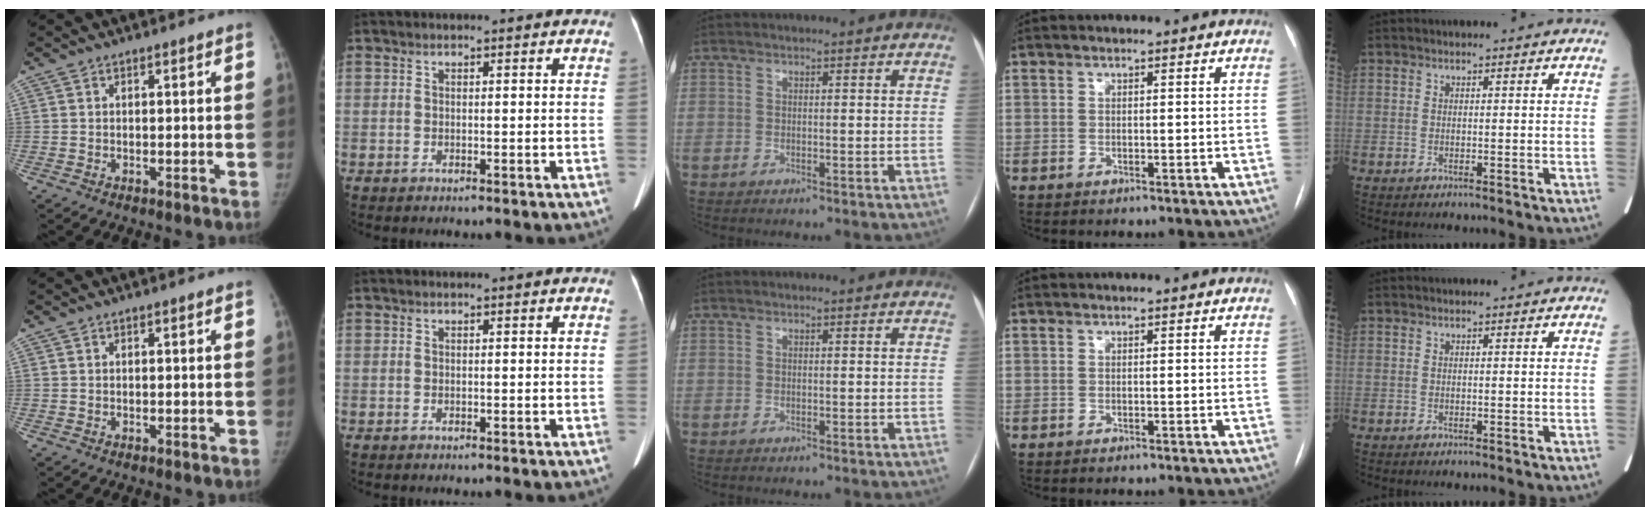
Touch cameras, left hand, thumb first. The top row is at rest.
{}